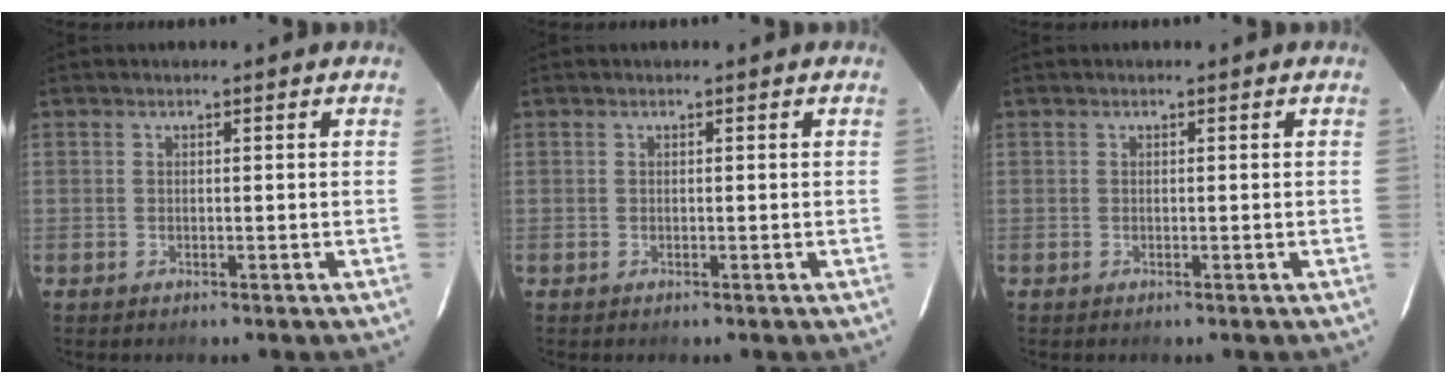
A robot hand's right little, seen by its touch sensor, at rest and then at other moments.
{"total": 0.0}
{"total": 0.0}